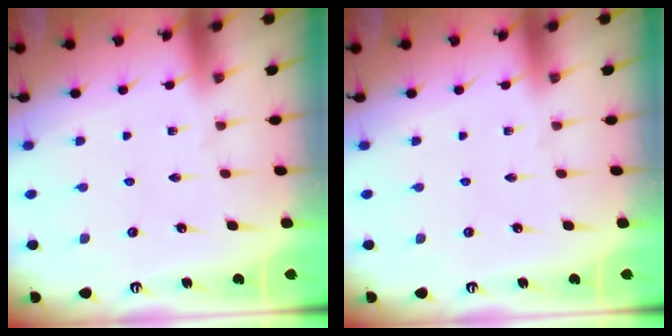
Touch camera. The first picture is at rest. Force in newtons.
{"total": 0.0}